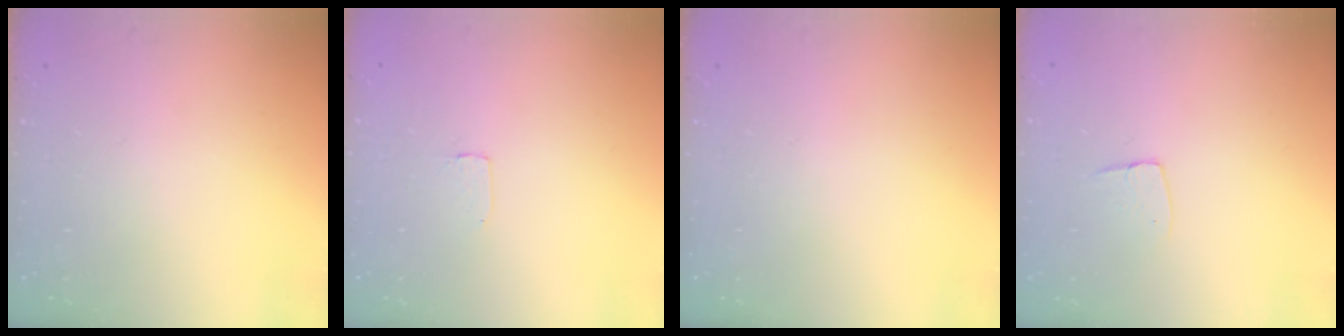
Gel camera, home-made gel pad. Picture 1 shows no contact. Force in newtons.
{"total": 1.7, "press": 1.7, "slide": 0.1}
{"total": 0.0}
{"total": 4.8, "press": 4.8, "slide": 0.3}